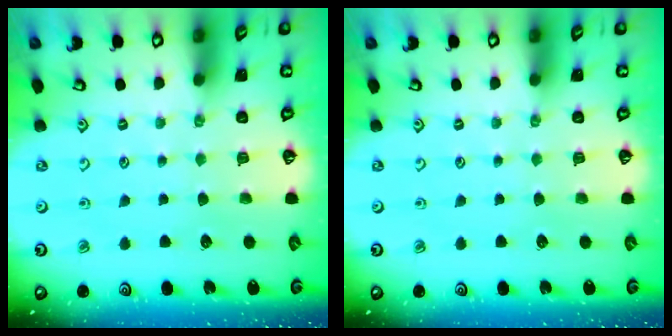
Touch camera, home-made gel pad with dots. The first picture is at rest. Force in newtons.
{"total": 0.0}